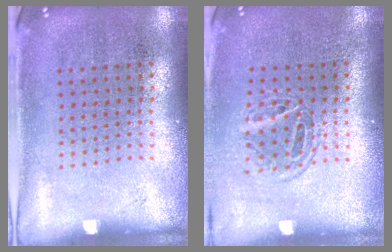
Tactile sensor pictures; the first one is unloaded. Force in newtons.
{"total": 1.6, "press": 1.2, "slide": 1.0}